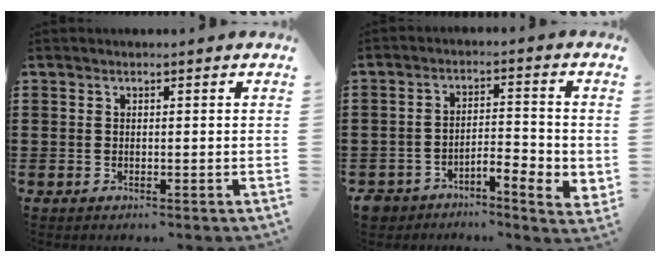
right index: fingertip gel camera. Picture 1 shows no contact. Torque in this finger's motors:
{"motor_torque": [0.15, -0.02, 0.20, 0.04]}